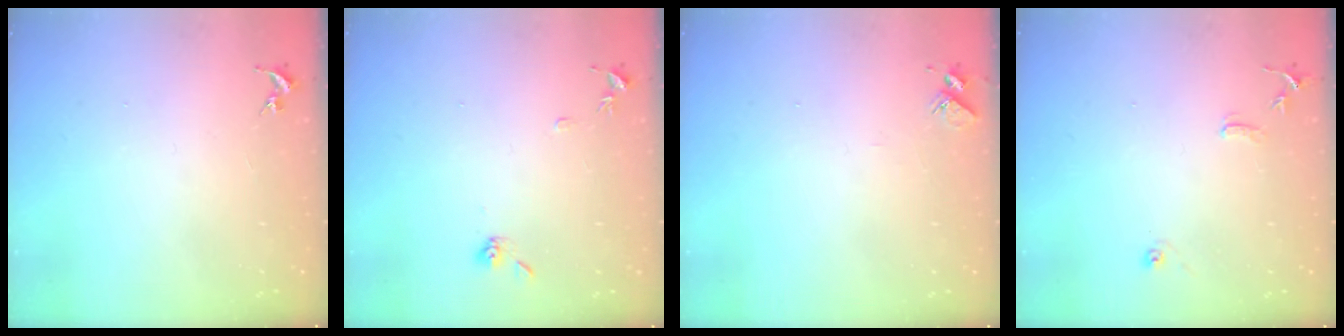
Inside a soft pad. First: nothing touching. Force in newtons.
{"total": 6.4, "press": 6.3, "slide": 0.9}
{"total": 5.4, "press": 5.3, "slide": 0.6}
{"total": 7.6, "press": 7.5, "slide": 0.9}